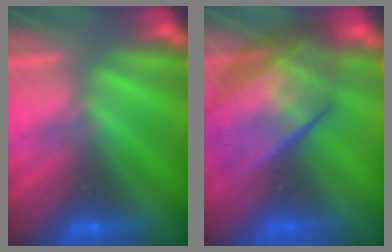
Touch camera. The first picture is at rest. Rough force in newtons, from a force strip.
{"total": 7.6}